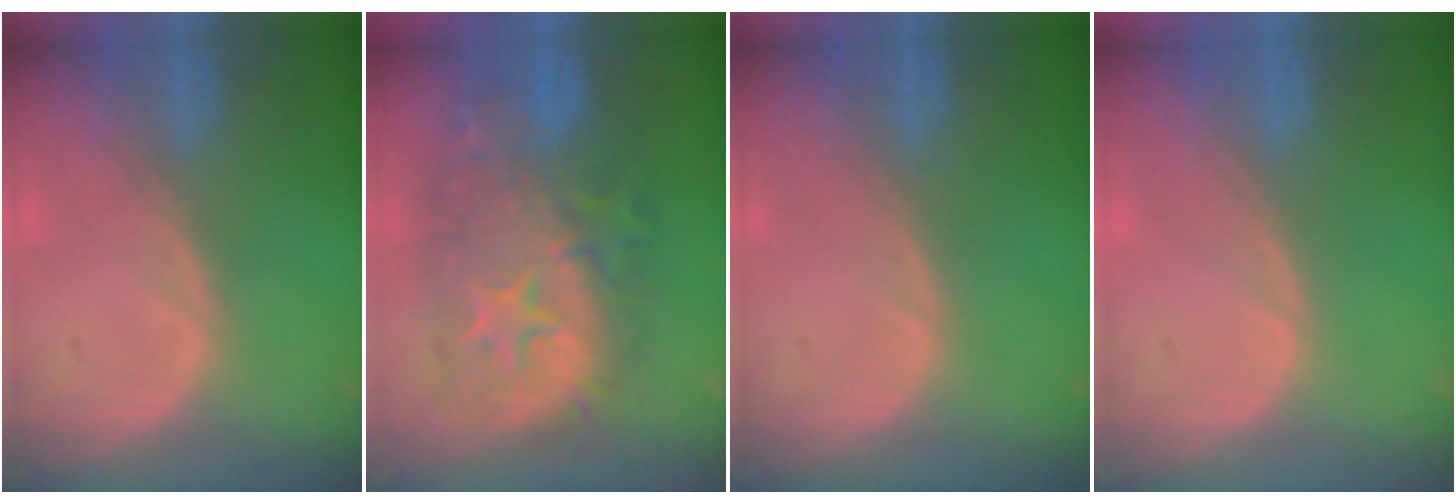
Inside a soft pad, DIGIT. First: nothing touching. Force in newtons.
{"total": 12.5, "press": 12.5, "slide": 1.1}
{"total": 0.0}
{"total": 0.0}